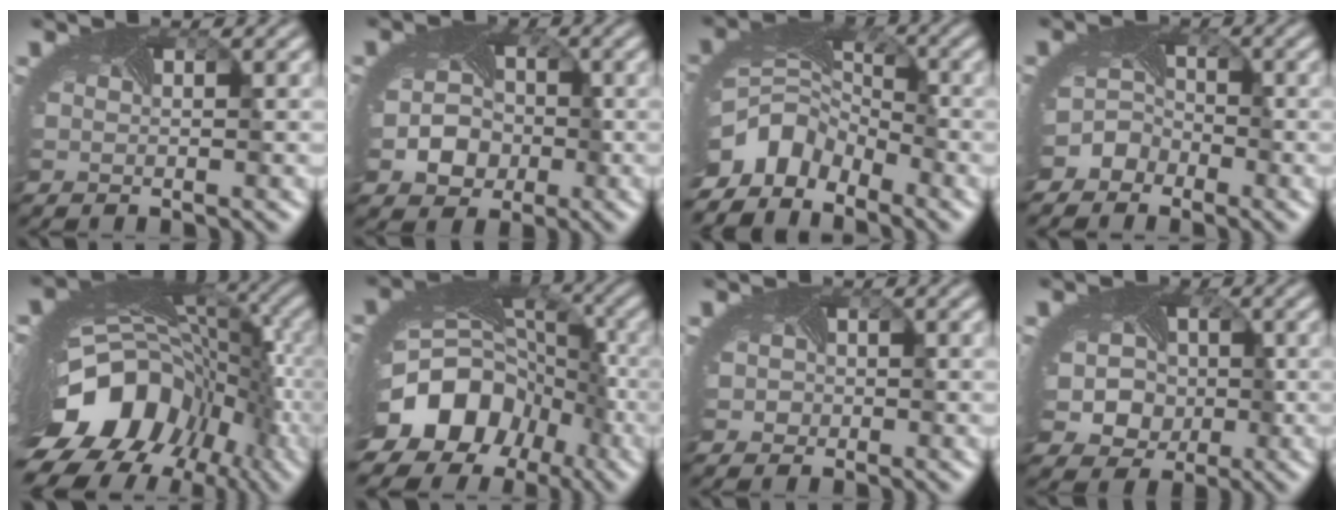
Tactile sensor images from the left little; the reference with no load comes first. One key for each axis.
{"total": 4.7, "fx": -1.2, "fy": 4.0, "fz": 2.2, "tx": -0.022, "ty": -0.005, "tz": -0.013}
{"total": 6.7, "fx": -4.6, "fy": 4.1, "fz": 2.6, "tx": -0.054, "ty": -0.014, "tz": -0.086}
{"total": 4.0, "fx": -2.6, "fy": 2.9, "fz": 0.5, "tx": 0.024, "ty": 0.004, "tz": -0.047}
{"total": 16.8, "fx": -5.8, "fy": 11.5, "fz": 10.8, "tx": -0.209, "ty": -0.039, "tz": -0.078}
{"total": 15.5, "fx": -7.0, "fy": 11.8, "fz": 7.3, "tx": -0.136, "ty": -0.028, "tz": -0.115}
{"total": 1.8, "fx": -0.1, "fy": 1.7, "fz": 0.6, "tx": 0.003, "ty": 0.005, "tz": -0.007}
{"total": 9.2, "fx": -1.2, "fy": 8.0, "fz": 4.5, "tx": -0.065, "ty": -0.005, "tz": -0.040}